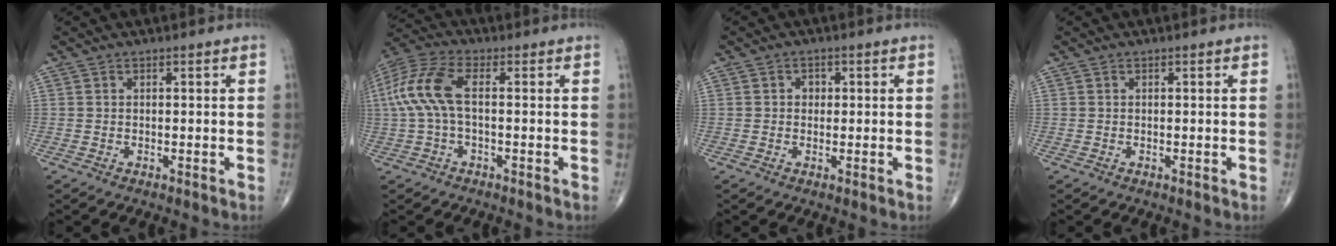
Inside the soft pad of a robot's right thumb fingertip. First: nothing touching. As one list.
[{"total": 10.4, "force": [0.4, 4.6, 9.4], "torque": [-0.230, 0.028, 0.004]}, {"total": 1.7, "force": [0.2, 1.5, 0.8], "torque": [-0.001, 0.003, -0.001]}, {"total": 0.0}]